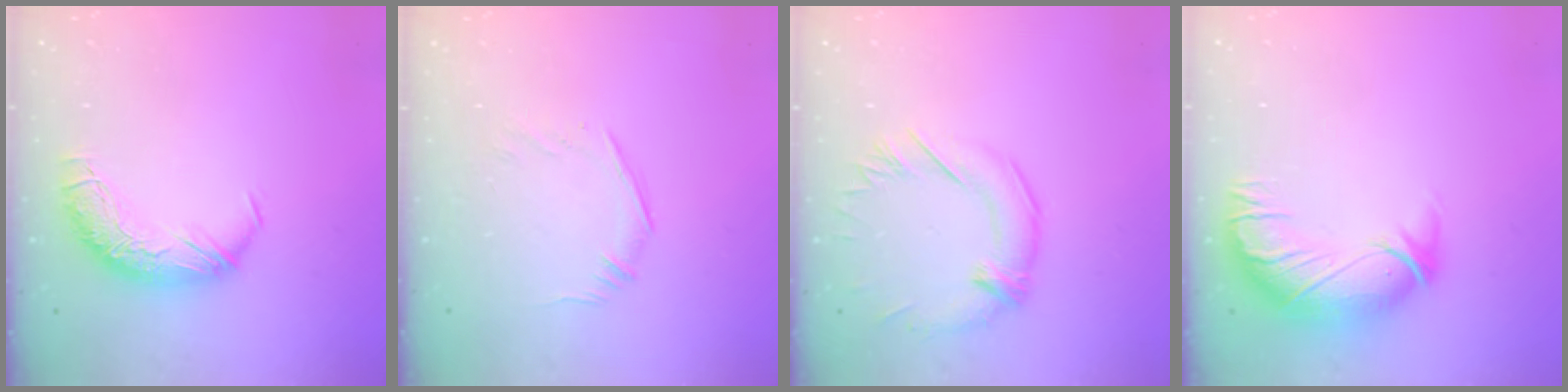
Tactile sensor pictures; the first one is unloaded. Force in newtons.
{"total": 5.5, "press": 5.4, "slide": 1.4}
{"total": 1.1, "press": 0.1, "slide": 1.1}
{"total": 3.0, "press": 0.3, "slide": 3.0}